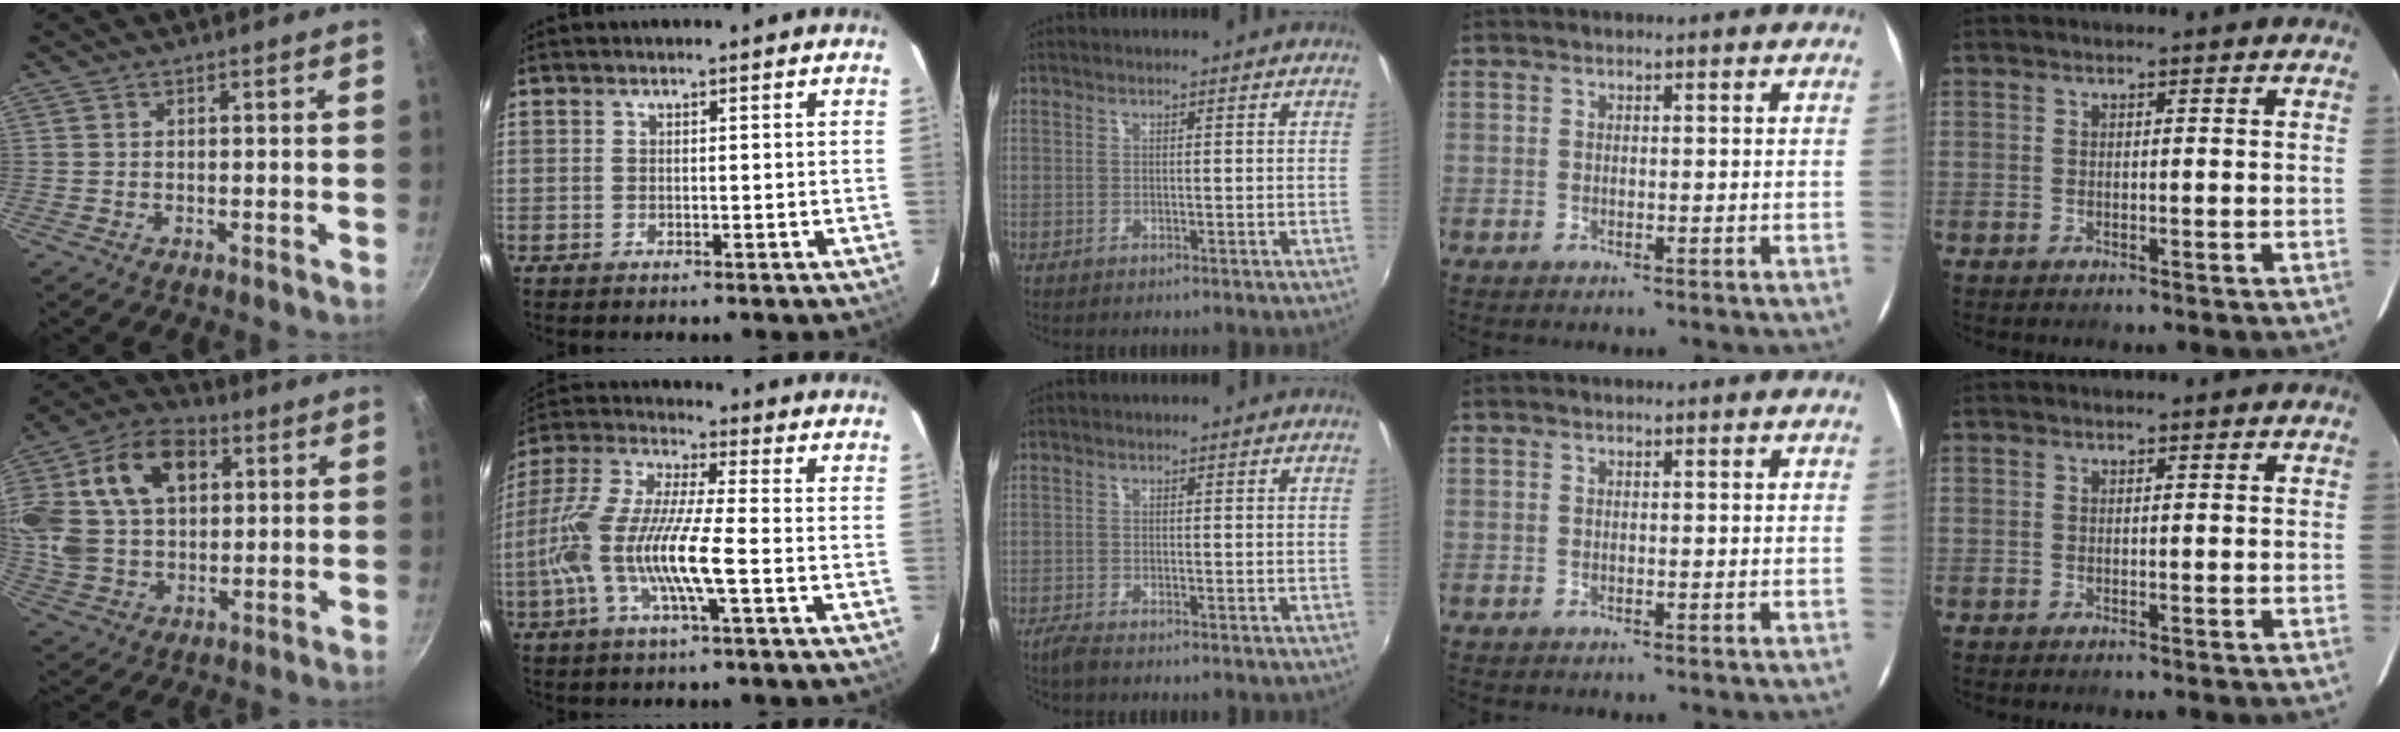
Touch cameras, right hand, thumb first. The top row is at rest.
{"thumb": {"total": 25.6, "force": [7.3, 17.6, 17.1], "torque": [-0.352, 0.023, 0.125]}, "index": {"total": 14.6, "force": [-4.1, 1.4, 13.9], "torque": [-0.281, -0.004, -0.083]}, "middle": {"total": 2.1, "force": [-1.9, 0.1, 1.0], "torque": [-0.028, -0.006, -0.039]}}